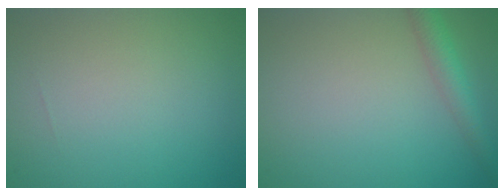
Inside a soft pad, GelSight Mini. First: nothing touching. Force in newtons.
{"total": 2.9, "press": 2.9, "slide": 0.1}